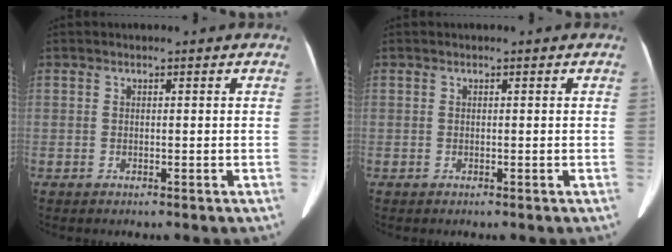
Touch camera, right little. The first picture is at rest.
{"total": 0.0}